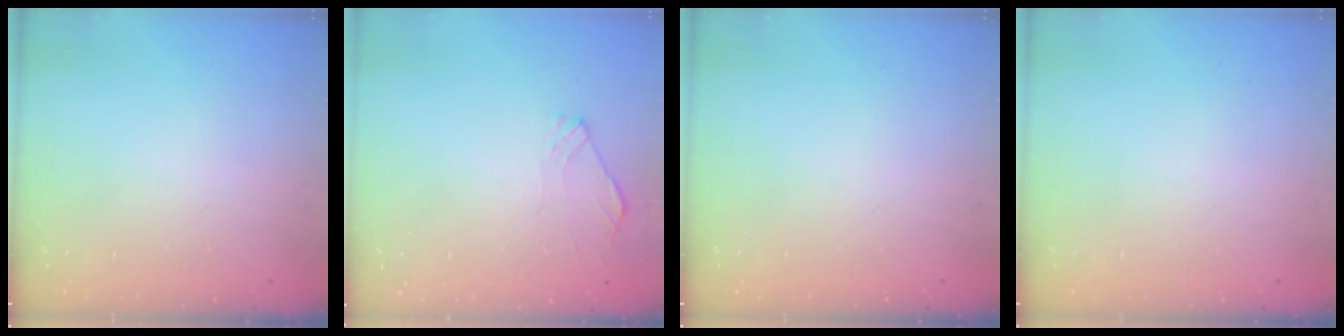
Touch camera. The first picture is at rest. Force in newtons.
{"total": 2.5, "press": 2.4, "slide": 0.7}
{"total": 0.0}
{"total": 0.0}